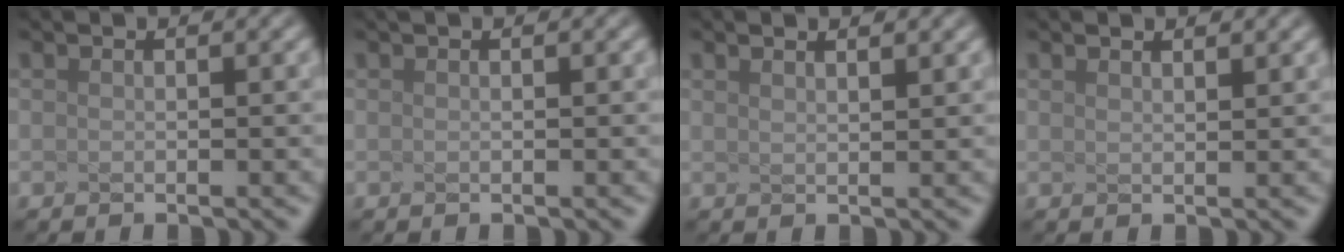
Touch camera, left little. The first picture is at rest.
{"total": 1.1, "force": [0.5, 0.6, 0.8], "torque": [-0.008, 0.017, 0.001]}
{"total": 1.9, "force": [1.4, 0.5, 1.1], "torque": [-0.009, 0.024, 0.011]}
{"total": 1.3, "force": [1.1, 0.3, 0.6], "torque": [-0.003, 0.016, 0.010]}